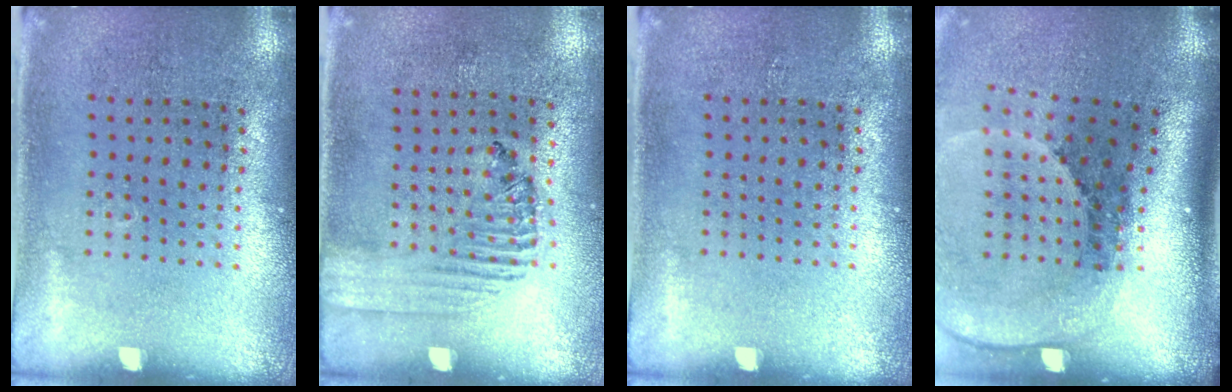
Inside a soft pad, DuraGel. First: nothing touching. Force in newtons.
{"total": 1.3, "press": 1.0, "slide": 0.8}
{"total": 0.0}
{"total": 2.7, "press": 1.9, "slide": 2.0}